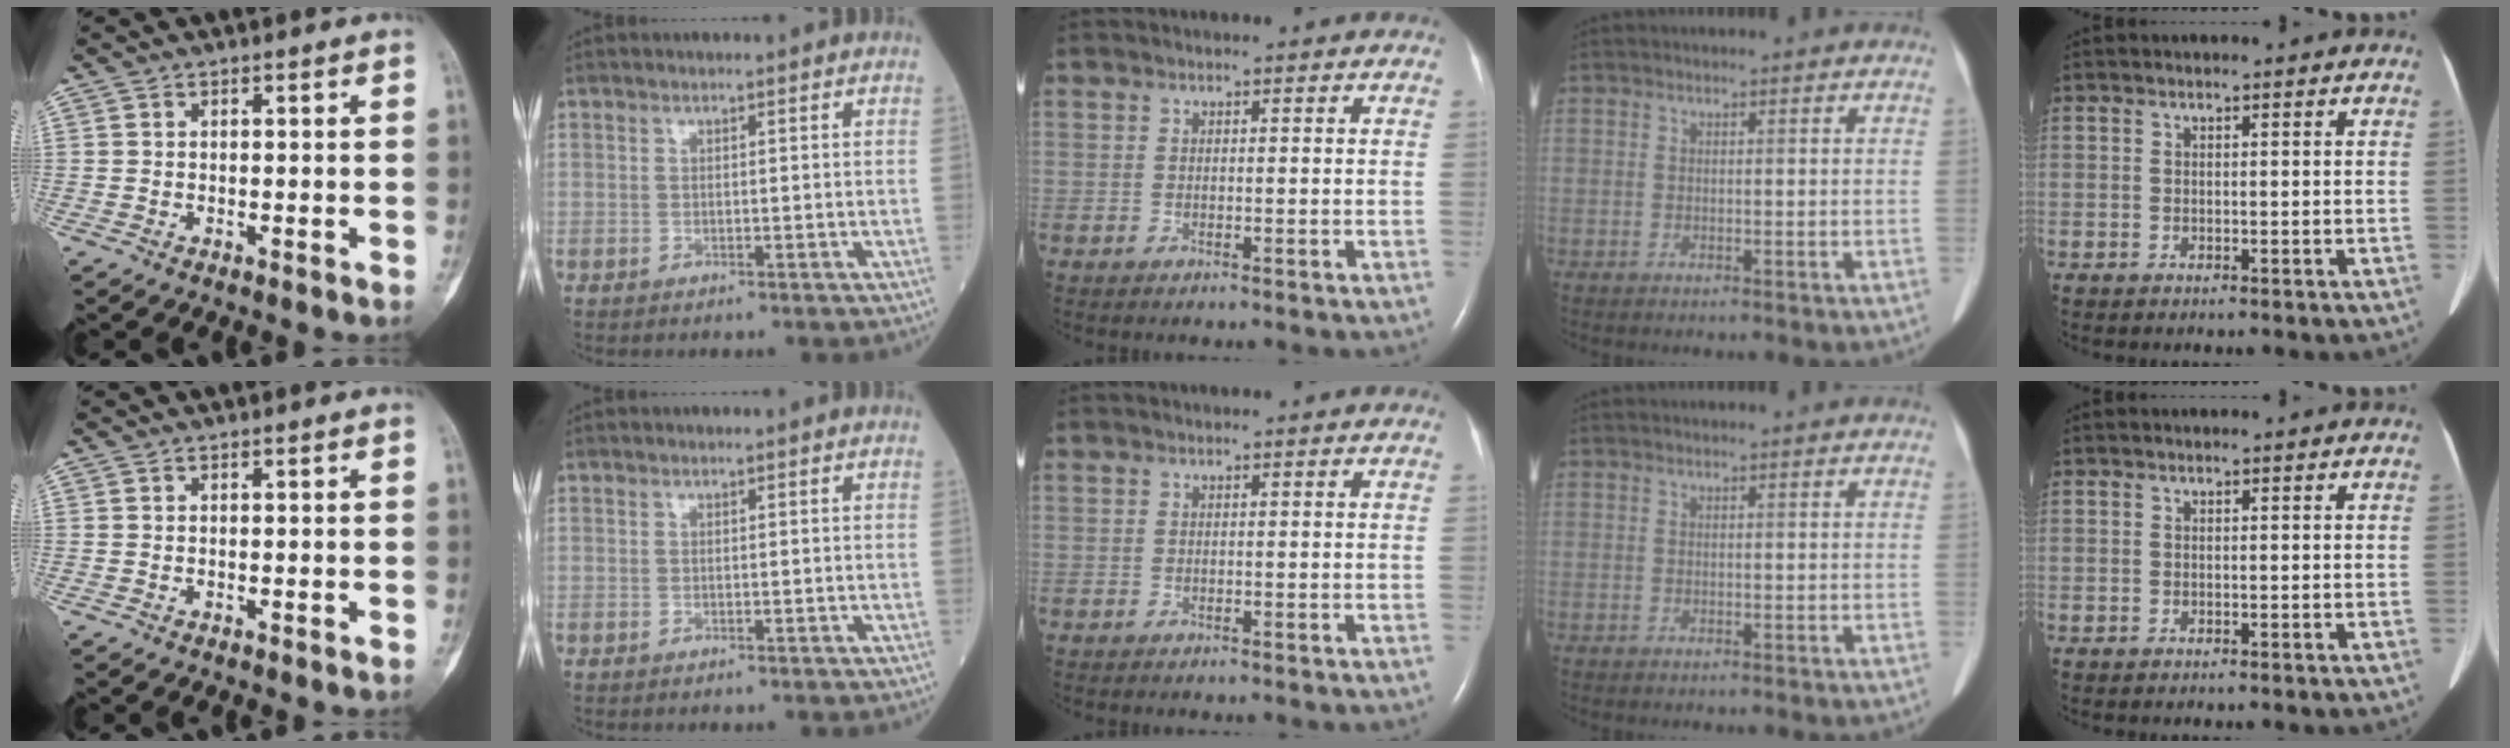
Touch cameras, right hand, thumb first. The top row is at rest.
{}